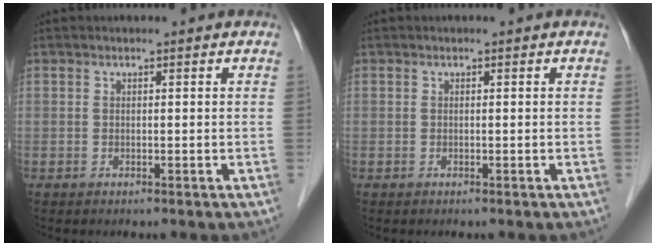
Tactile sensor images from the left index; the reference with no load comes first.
{"total": 0.0}